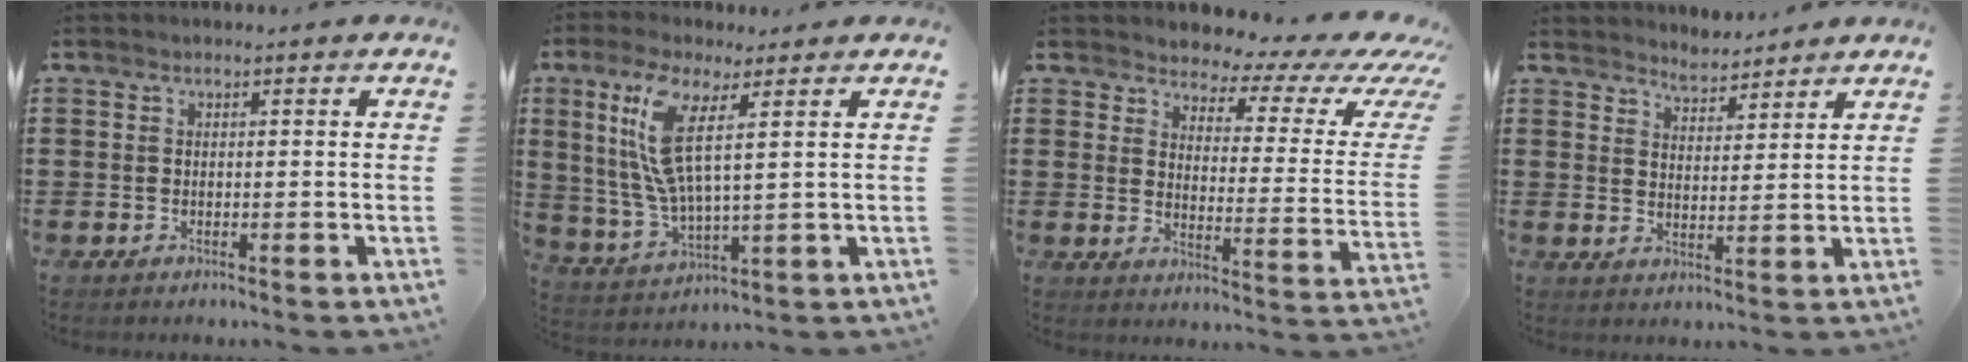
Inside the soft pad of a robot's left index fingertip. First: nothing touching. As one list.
[{"total": 10.2, "force": [4.5, 2.6, 8.8], "torque": [-0.210, -0.009, 0.073]}, {"total": 4.1, "force": [3.3, 1.8, 1.7], "torque": [-0.048, -0.026, 0.051]}, {"total": 3.6, "force": [3.6, 0.4, -0.5], "torque": [-0.002, -0.014, 0.067]}]